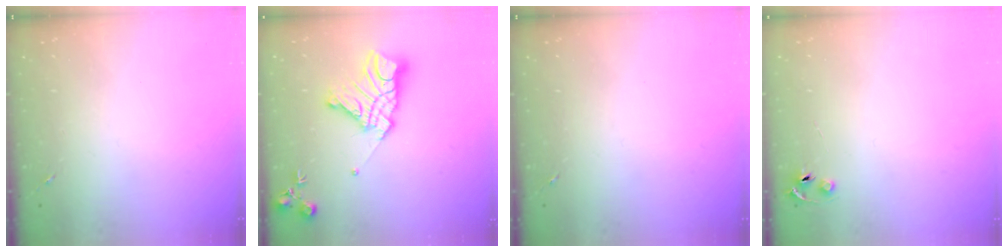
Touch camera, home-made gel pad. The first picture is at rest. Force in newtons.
{"total": 16.4, "press": 16.3, "slide": 1.4}
{"total": 0.0}
{"total": 4.0, "press": 3.9, "slide": 0.4}